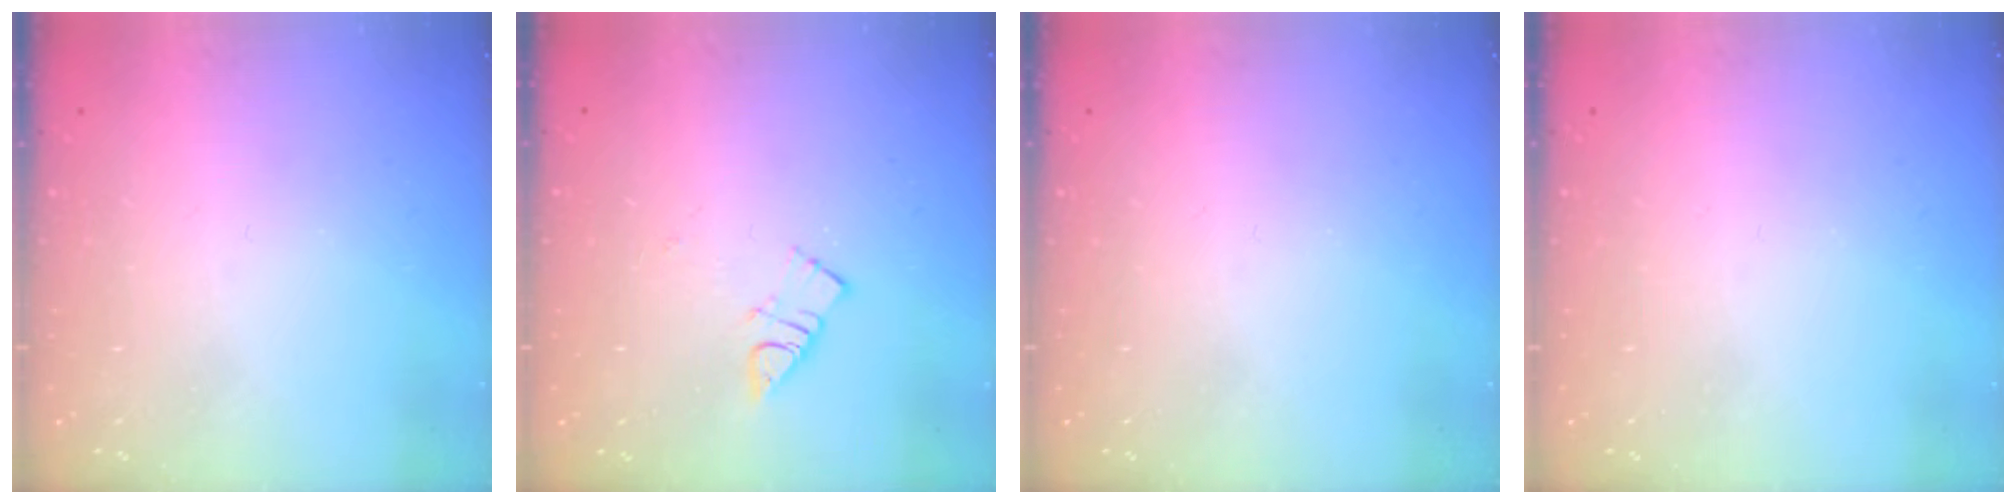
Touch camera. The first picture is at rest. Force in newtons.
{"total": 3.9, "press": 3.9, "slide": 0.5}
{"total": 0.0}
{"total": 0.0}